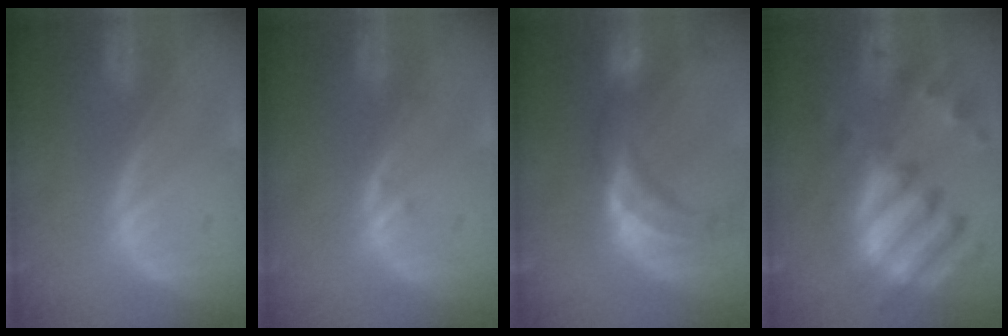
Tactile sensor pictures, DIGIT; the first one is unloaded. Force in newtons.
{"total": 0.7, "press": 0.6, "slide": 0.3}
{"total": 11.1, "press": 9.5, "slide": 5.8}
{"total": 11.4, "press": 9.9, "slide": 5.7}